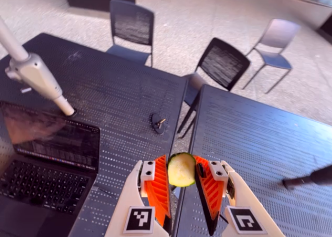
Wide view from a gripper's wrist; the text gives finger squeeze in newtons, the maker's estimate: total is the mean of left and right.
{"total": 6.1, "left": 5.8, "right": 6.5}